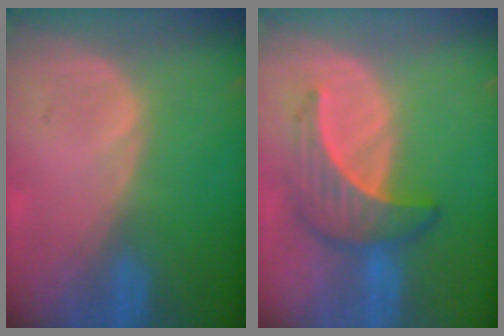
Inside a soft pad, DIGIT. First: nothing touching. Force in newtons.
{"total": 6.5, "press": 6.4, "slide": 1.1}